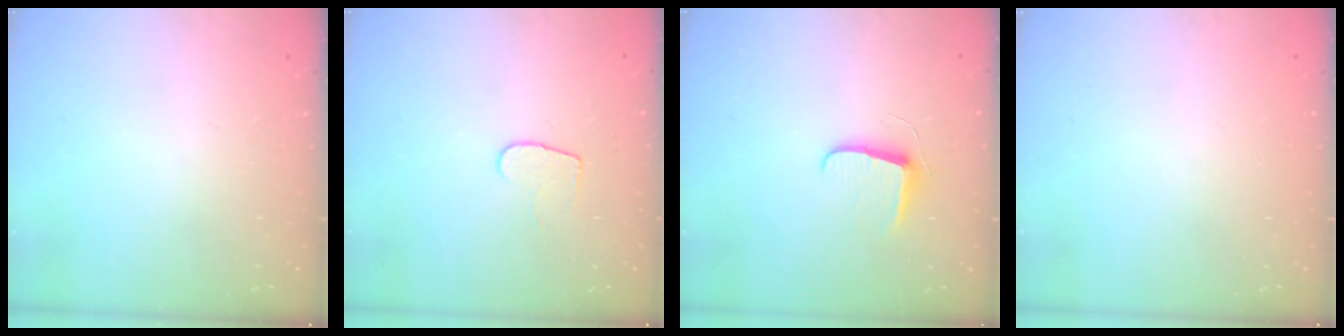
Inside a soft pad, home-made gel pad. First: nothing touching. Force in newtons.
{"total": 6.3, "press": 6.3, "slide": 0.6}
{"total": 7.3, "press": 7.3, "slide": 0.4}
{"total": 0.0}